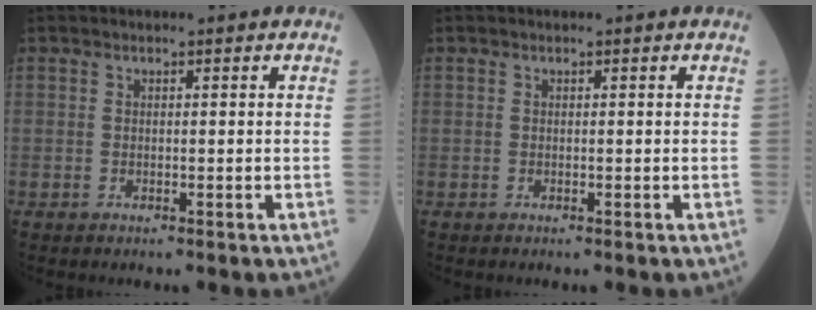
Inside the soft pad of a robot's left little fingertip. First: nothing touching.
{"total": 0.0}